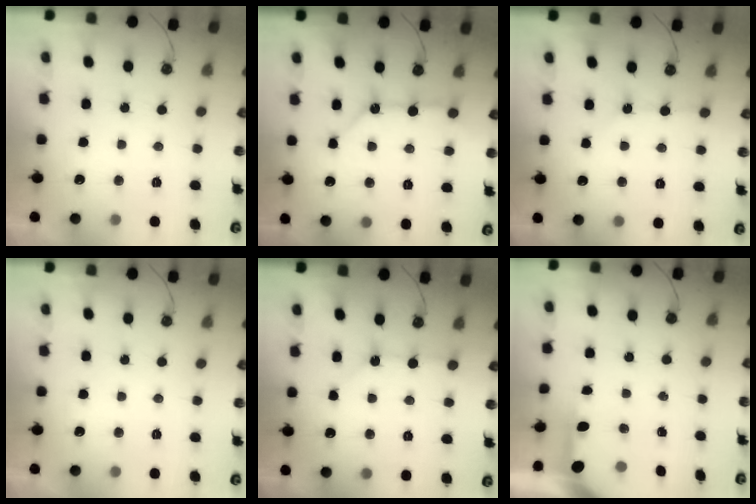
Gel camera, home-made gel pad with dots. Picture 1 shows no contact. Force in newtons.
{"total": 11.0, "press": 11.0, "slide": 1.3}
{"total": 2.5, "press": 2.4, "slide": 0.4}
{"total": 0.8, "press": 0.5, "slide": 0.6}
{"total": 1.8, "press": 1.8, "slide": 0.1}
{"total": 3.6, "press": 3.5, "slide": 0.5}